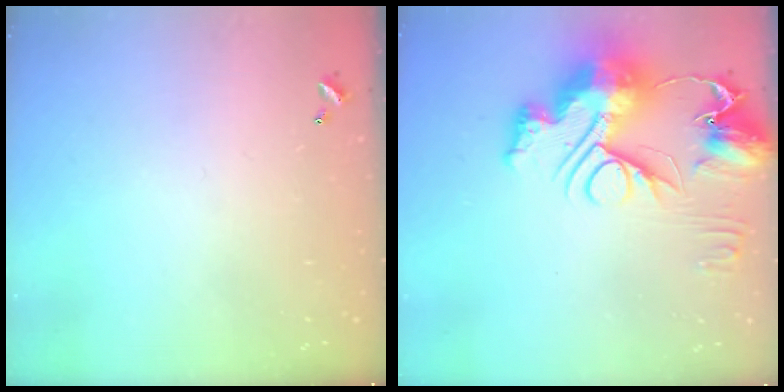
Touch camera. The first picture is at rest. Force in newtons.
{"total": 20.0, "press": 19.9, "slide": 1.9}